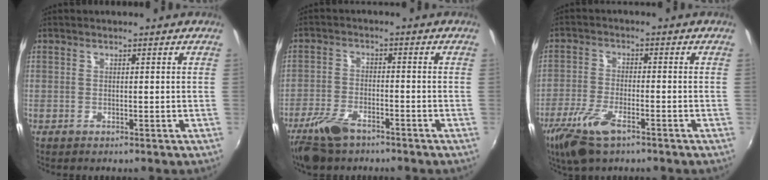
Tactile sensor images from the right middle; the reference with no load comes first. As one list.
[{"total": 7.8, "force": [-5.8, 3.1, 4.1], "torque": [-0.107, -0.010, -0.113]}, {"total": 9.5, "force": [-6.0, 3.3, 6.6], "torque": [-0.154, -0.023, -0.117]}]